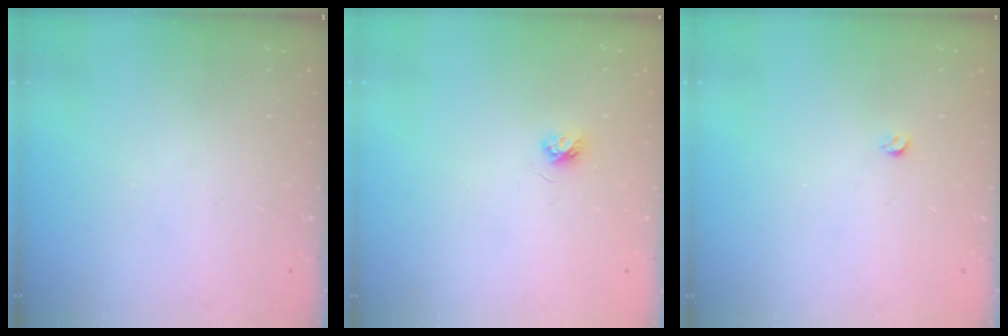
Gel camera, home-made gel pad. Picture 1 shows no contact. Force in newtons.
{"total": 3.7, "press": 3.7, "slide": 0.4}
{"total": 2.8, "press": 2.8, "slide": 0.5}